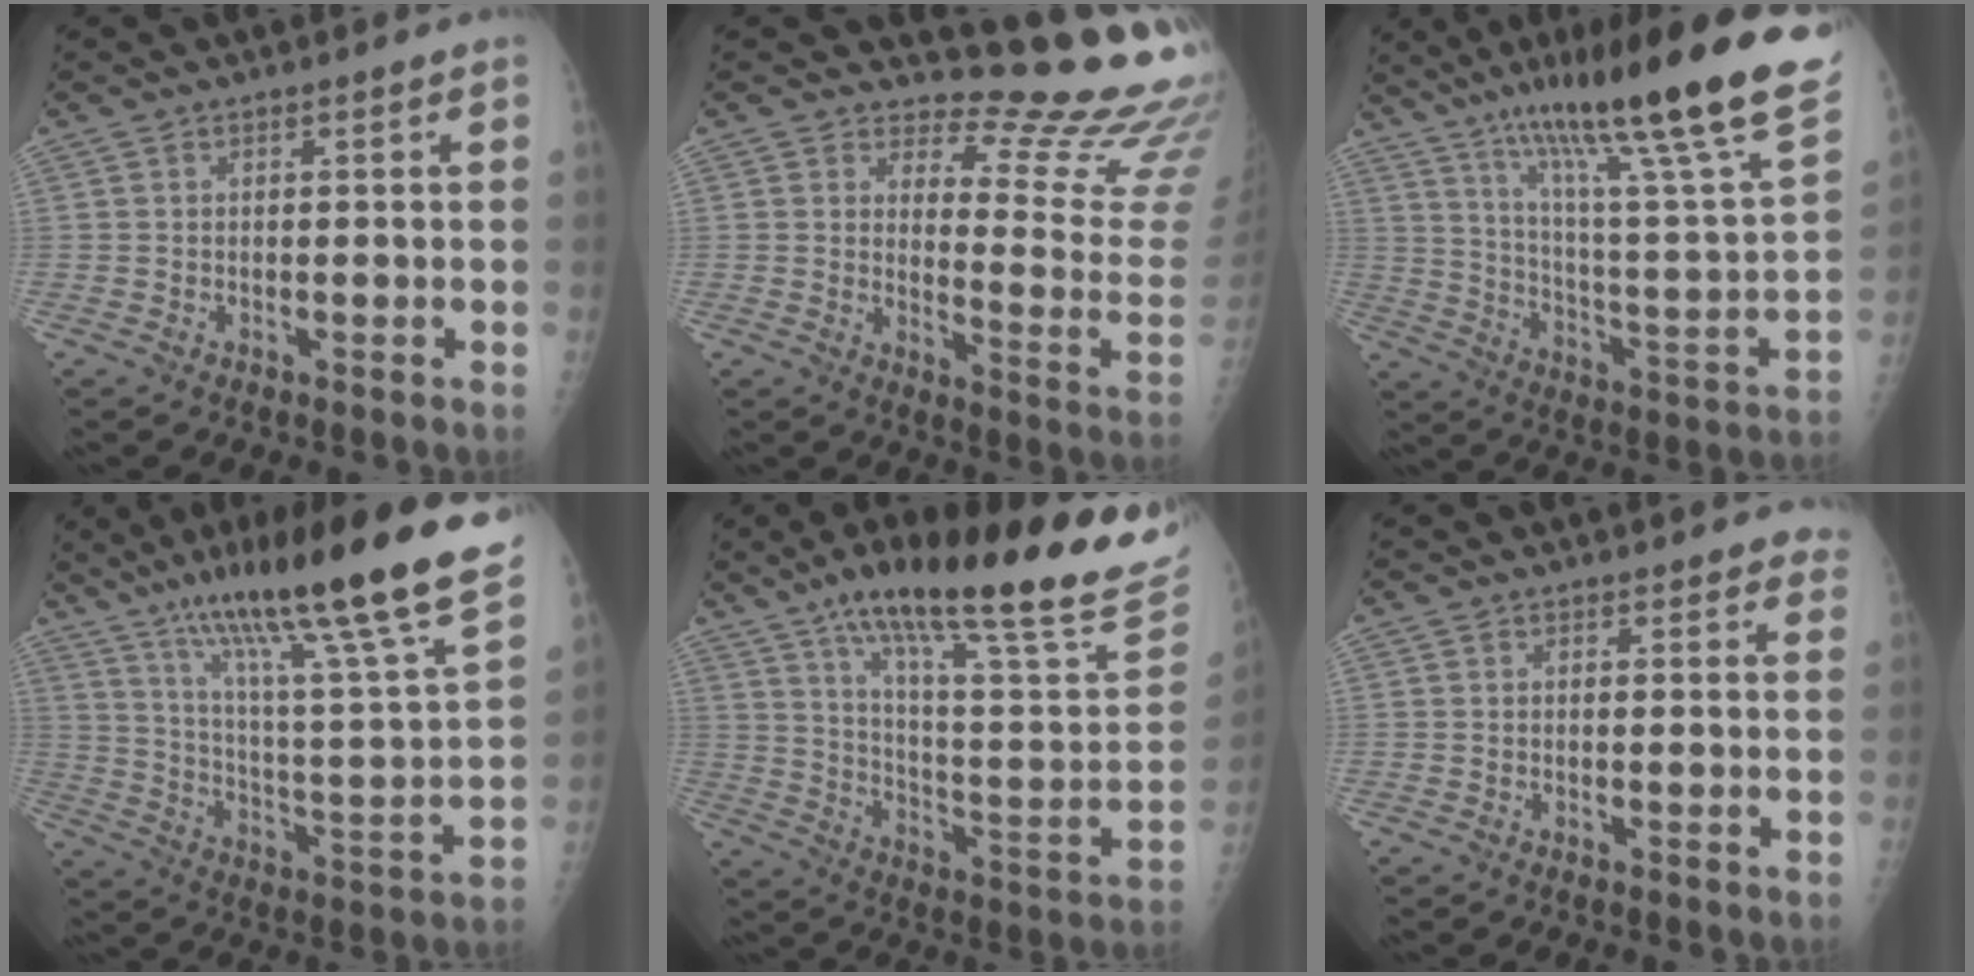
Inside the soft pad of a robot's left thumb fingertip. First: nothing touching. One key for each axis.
{"total": 18.1, "fx": 16.4, "fy": 3.9, "fz": 6.6, "tx": -0.039, "ty": -0.189, "tz": 0.185}
{"total": 30.6, "fx": 20.9, "fy": 3.0, "fz": 22.1, "tx": -0.325, "ty": -0.079, "tz": 0.321}
{"total": 28.3, "fx": 19.8, "fy": 2.0, "fz": 20.2, "tx": -0.311, "ty": -0.075, "tz": 0.316}
{"total": 30.9, "fx": 21.4, "fy": 5.7, "fz": 21.5, "tx": -0.306, "ty": -0.066, "tz": 0.324}
{"total": 4.1, "fx": 3.6, "fy": 1.5, "fz": 1.0, "tx": 0.020, "ty": -0.011, "tz": 0.026}